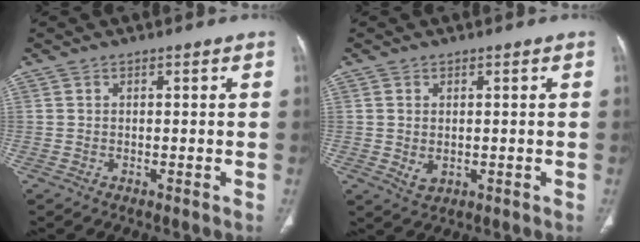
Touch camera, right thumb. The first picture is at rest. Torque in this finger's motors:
{"motor_torque": [-0.47, 0.30, -0.23, 0.02, 0.09]}